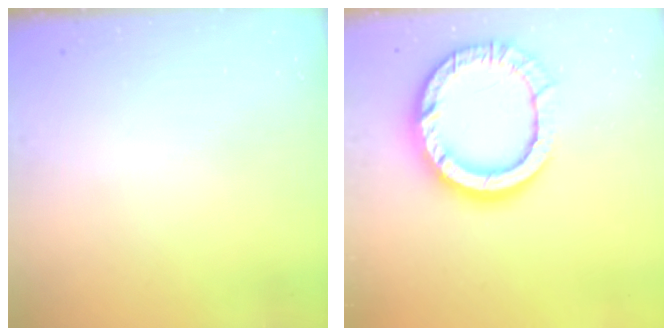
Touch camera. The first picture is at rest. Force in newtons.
{"total": 16.6, "press": 16.5, "slide": 1.4}